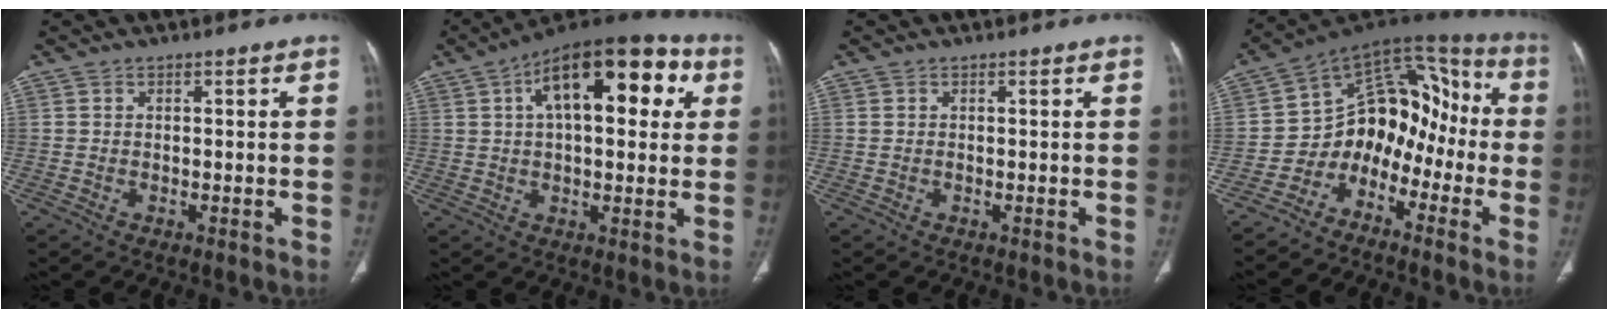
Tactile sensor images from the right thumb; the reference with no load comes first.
{"total": 20.6, "force": [6.6, 9.7, 16.9], "torque": [-0.223, 0.027, 0.092]}
{"total": 0.0}
{"total": 13.3, "force": [-5.2, 10.0, 7.1], "torque": [-0.046, 0.117, -0.100]}